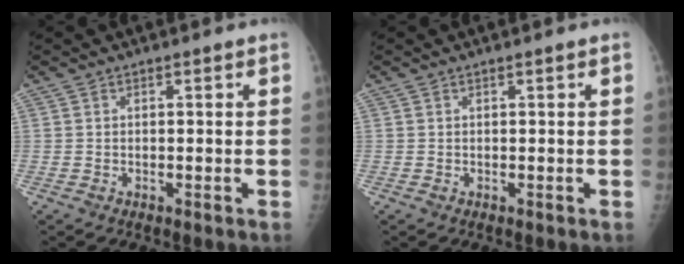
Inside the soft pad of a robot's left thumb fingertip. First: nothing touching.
{"total": 0.0}